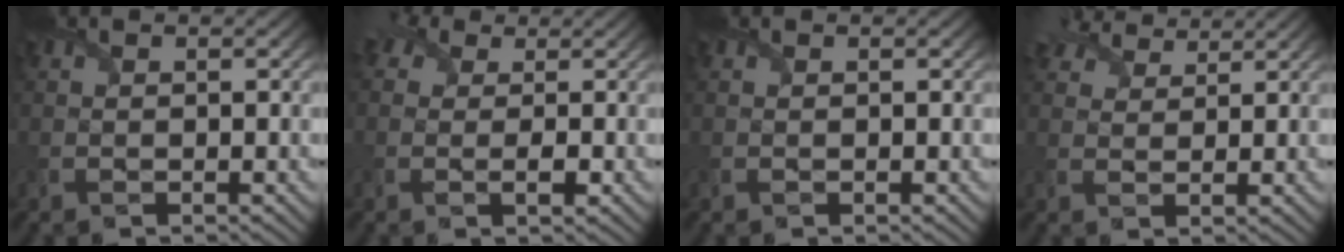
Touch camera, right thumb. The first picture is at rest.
{"total": 4.0, "force": [0.5, 2.8, 2.8], "torque": [-0.054, 0.002, -0.001]}
{"total": 0.0}
{"total": 4.8, "force": [4.1, 2.0, 1.7], "torque": [-0.044, 0.013, 0.071]}